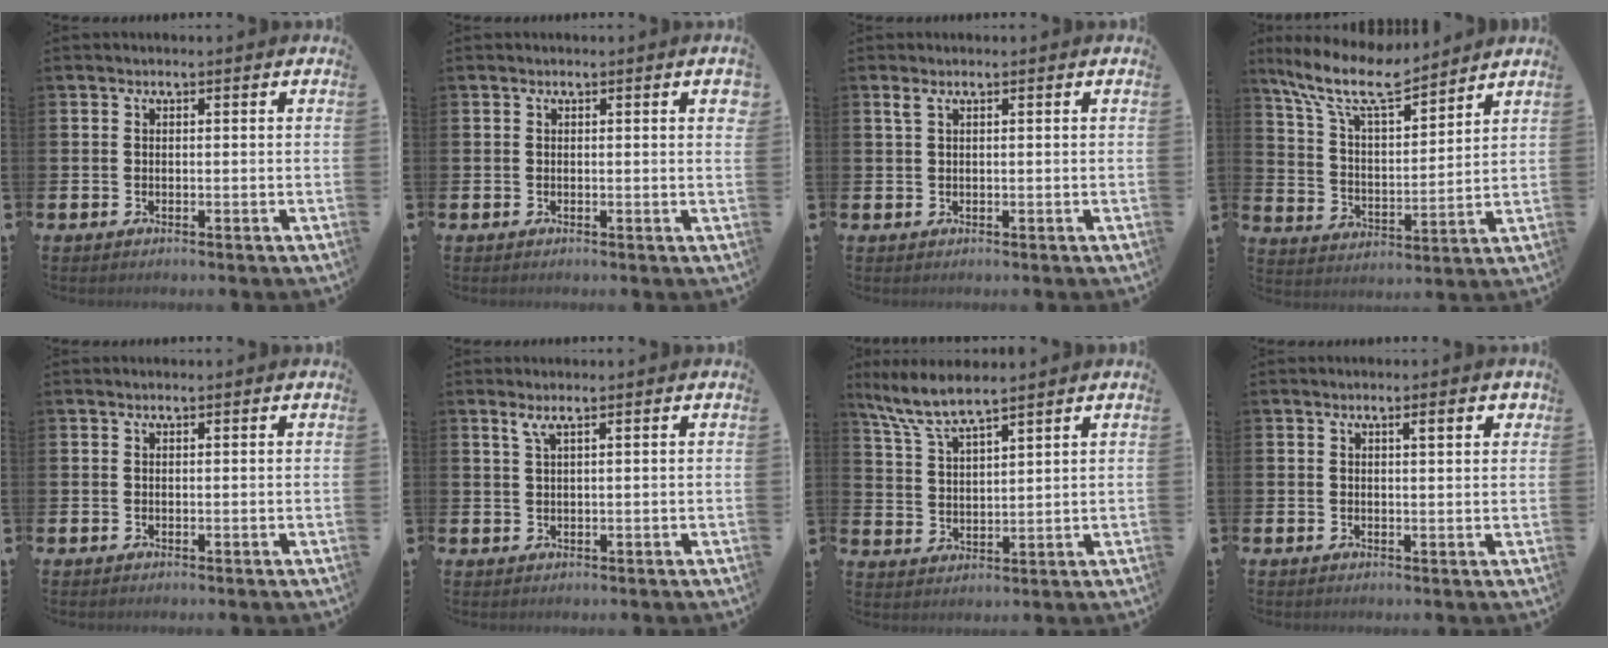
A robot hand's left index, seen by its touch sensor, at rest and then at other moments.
{"total": 1.3, "force": [0.3, 0.1, 1.3], "torque": [-0.023, 0.001, 0.004]}
{"total": 1.0, "force": [0.5, 0.2, 0.8], "torque": [-0.016, 0.002, 0.009]}
{"total": 11.0, "force": [9.4, 2.6, 5.1], "torque": [-0.127, -0.045, 0.166]}
{"total": 0.0}
{"total": 1.5, "force": [1.0, 0.0, 1.1], "torque": [-0.030, 0.004, 0.020]}
{"total": 6.7, "force": [6.1, 0.5, 2.8], "torque": [-0.077, -0.023, 0.110]}
{"total": 2.4, "force": [1.3, 0.5, 2.0], "torque": [-0.022, -0.001, 0.017]}